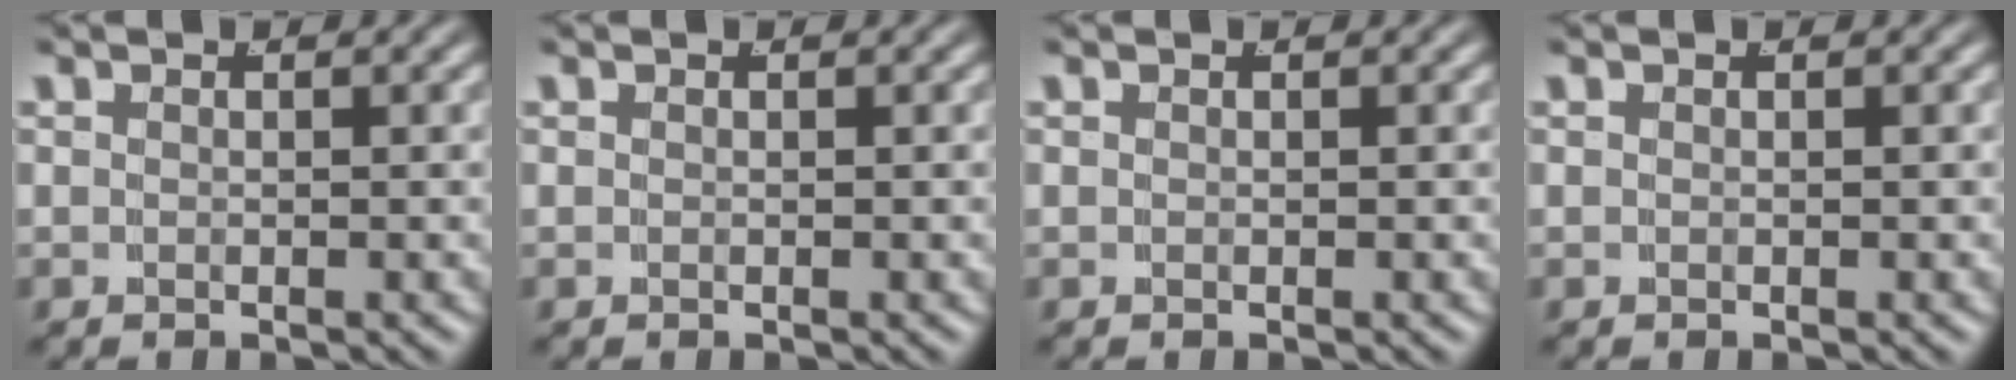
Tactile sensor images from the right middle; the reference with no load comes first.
{"total": 0.0}
{"total": 0.0}
{"total": 0.0}